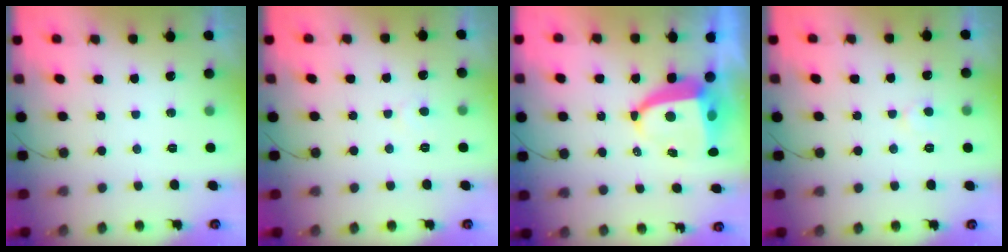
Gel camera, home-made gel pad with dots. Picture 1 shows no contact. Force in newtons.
{"total": 2.4, "press": 2.4, "slide": 0.2}
{"total": 7.9, "press": 7.8, "slide": 1.2}
{"total": 4.5, "press": 4.4, "slide": 0.3}